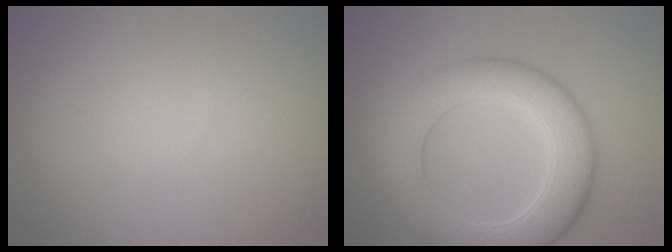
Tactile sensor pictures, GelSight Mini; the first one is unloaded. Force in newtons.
{"total": 7.5, "press": 7.5, "slide": 0.3}